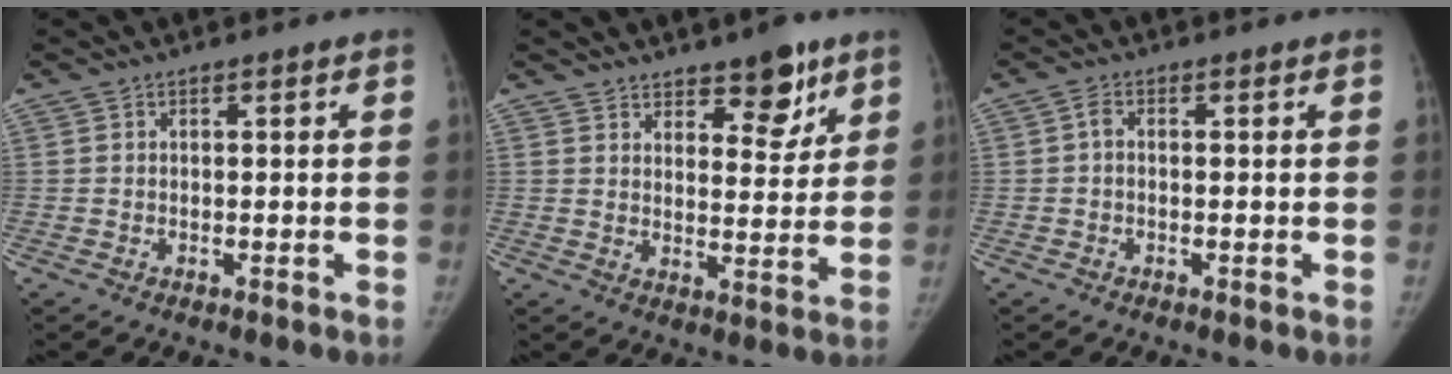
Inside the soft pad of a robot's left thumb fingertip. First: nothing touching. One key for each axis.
{"total": 8.1, "fx": 5.6, "fy": 3.7, "fz": 4.5, "tx": -0.024, "ty": -0.036, "tz": 0.082}
{"total": 1.5, "fx": 0.0, "fy": 0.9, "fz": 1.2, "tx": -0.019, "ty": 0.005, "tz": -0.004}